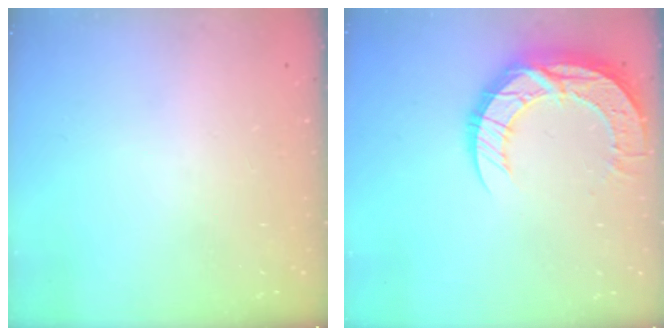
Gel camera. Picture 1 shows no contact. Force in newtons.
{"total": 15.6, "press": 15.6, "slide": 1.1}